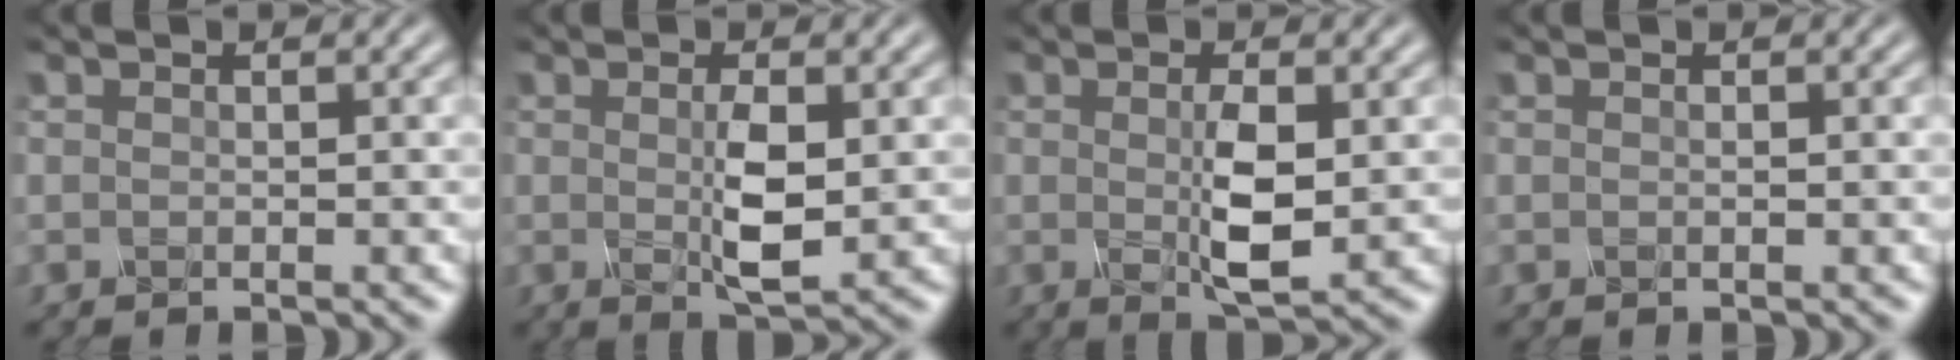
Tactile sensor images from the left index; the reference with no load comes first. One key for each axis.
{"total": 3.1, "fx": 0.1, "fy": 0.5, "fz": 3.0, "tx": -0.076, "ty": -0.004, "tz": 0.011}
{"total": 3.5, "fx": 0.1, "fy": 0.6, "fz": 3.4, "tx": -0.083, "ty": -0.005, "tz": 0.010}
{"total": 0.0}